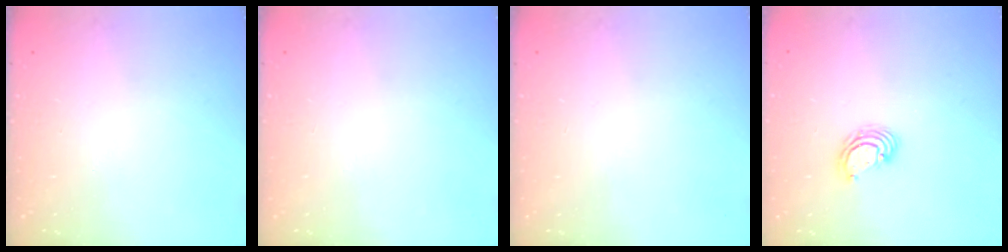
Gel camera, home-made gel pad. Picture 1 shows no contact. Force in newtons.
{"total": 0.0}
{"total": 0.0}
{"total": 3.3, "press": 3.3, "slide": 0.2}